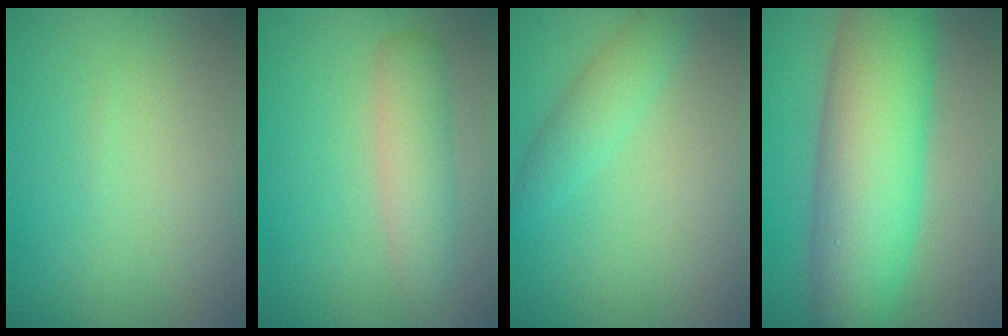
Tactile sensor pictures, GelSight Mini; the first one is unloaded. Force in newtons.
{"total": 3.3, "press": 3.3, "slide": 0.1}
{"total": 2.5, "press": 2.5, "slide": 0.2}
{"total": 10.7, "press": 10.7, "slide": 0.1}